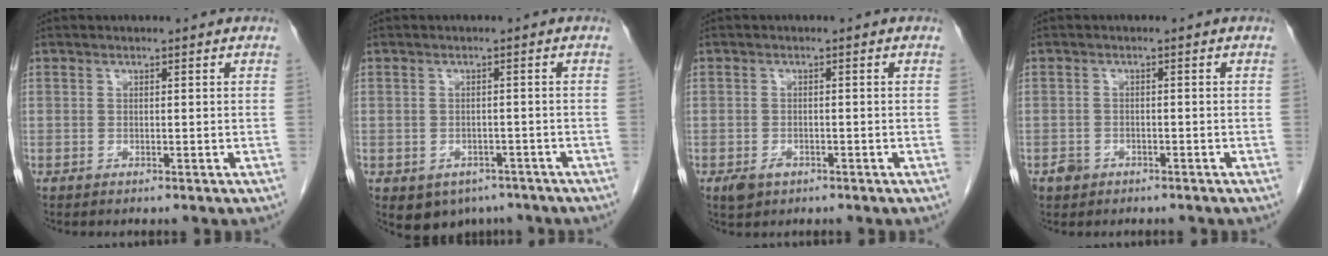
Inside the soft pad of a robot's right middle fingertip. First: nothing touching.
{"total": 5.5, "force": [-3.4, 4.0, 1.5], "torque": [-0.013, 0.007, -0.039]}
{"total": 2.2, "force": [-1.3, 1.4, 1.2], "torque": [-0.021, 0.000, -0.013]}
{"total": 2.1, "force": [-1.3, 1.6, 0.4], "torque": [-0.013, 0.005, -0.018]}